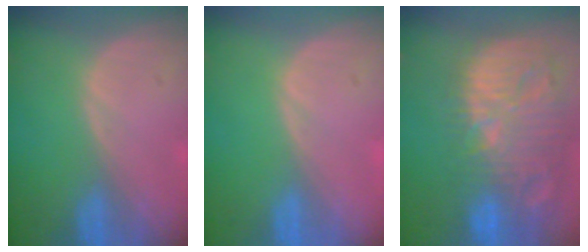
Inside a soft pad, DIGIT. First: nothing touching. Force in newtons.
{"total": 0.0}
{"total": 14.6, "press": 12.6, "slide": 7.3}